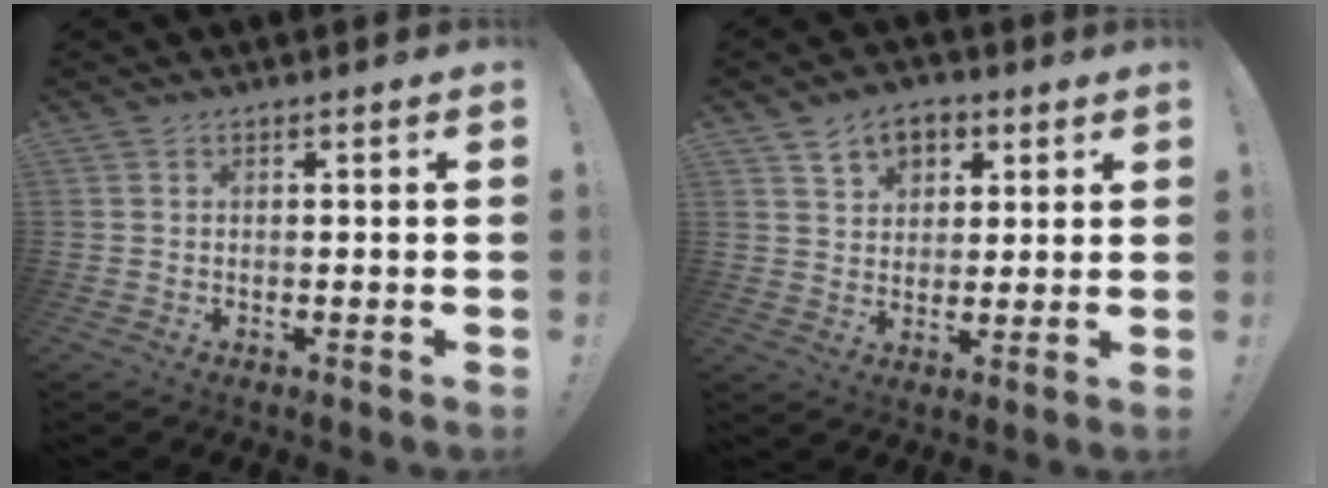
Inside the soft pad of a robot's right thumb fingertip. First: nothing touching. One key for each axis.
{"total": 8.1, "fx": 4.4, "fy": 5.9, "fz": 3.4, "tx": -0.043, "ty": -0.020, "tz": 0.083}